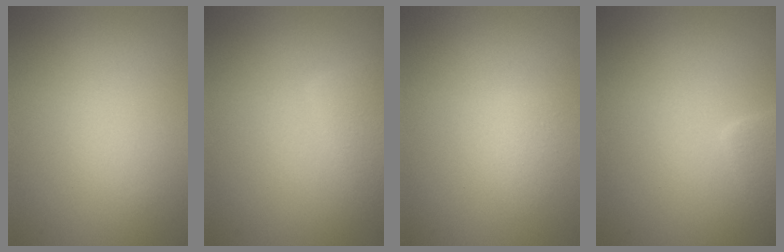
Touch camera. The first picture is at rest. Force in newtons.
{"total": 2.7, "press": 2.7, "slide": 0.1}
{"total": 1.1, "press": 1.1, "slide": 0.1}
{"total": 2.3, "press": 2.3, "slide": 0.1}